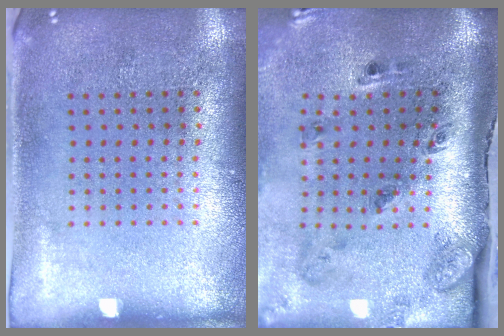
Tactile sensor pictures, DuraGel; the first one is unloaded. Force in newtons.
{"total": 3.2, "press": 2.1, "slide": 2.5}